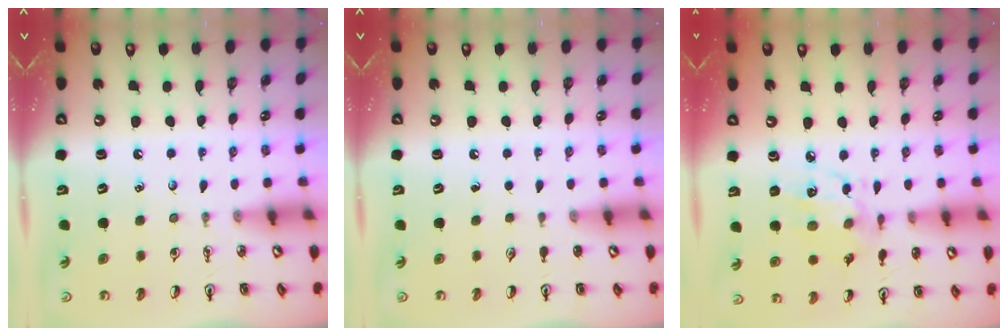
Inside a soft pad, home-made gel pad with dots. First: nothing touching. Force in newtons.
{"total": 0.0}
{"total": 7.1, "press": 7.1, "slide": 0.5}